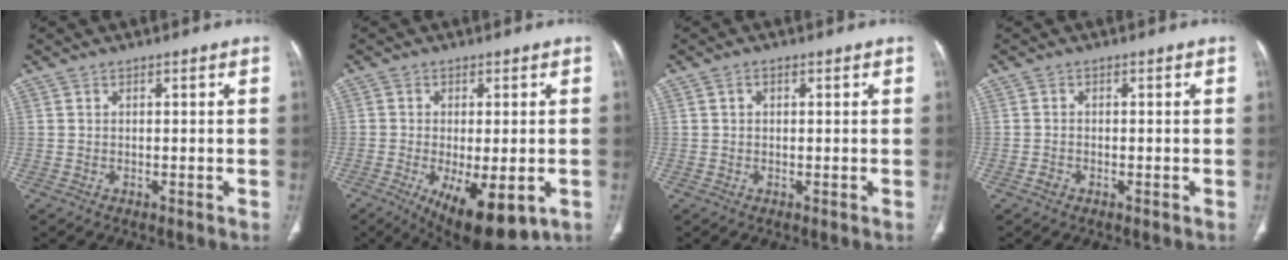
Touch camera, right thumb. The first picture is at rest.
{"total": 13.4, "force": [-5.2, 5.3, 11.1], "torque": [-0.165, -0.014, -0.064]}
{"total": 1.0, "force": [0.3, 0.7, 0.6], "torque": [-0.009, 0.005, 0.006]}
{"total": 1.0, "force": [-0.6, 0.6, 0.4], "torque": [-0.011, 0.002, -0.014]}